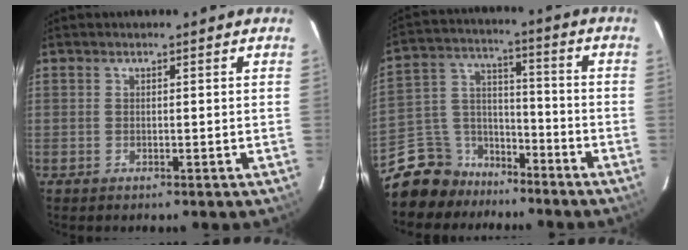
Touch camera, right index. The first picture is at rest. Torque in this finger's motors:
{"motor_torque": [-0.01, -0.34, -0.70, -0.21]}